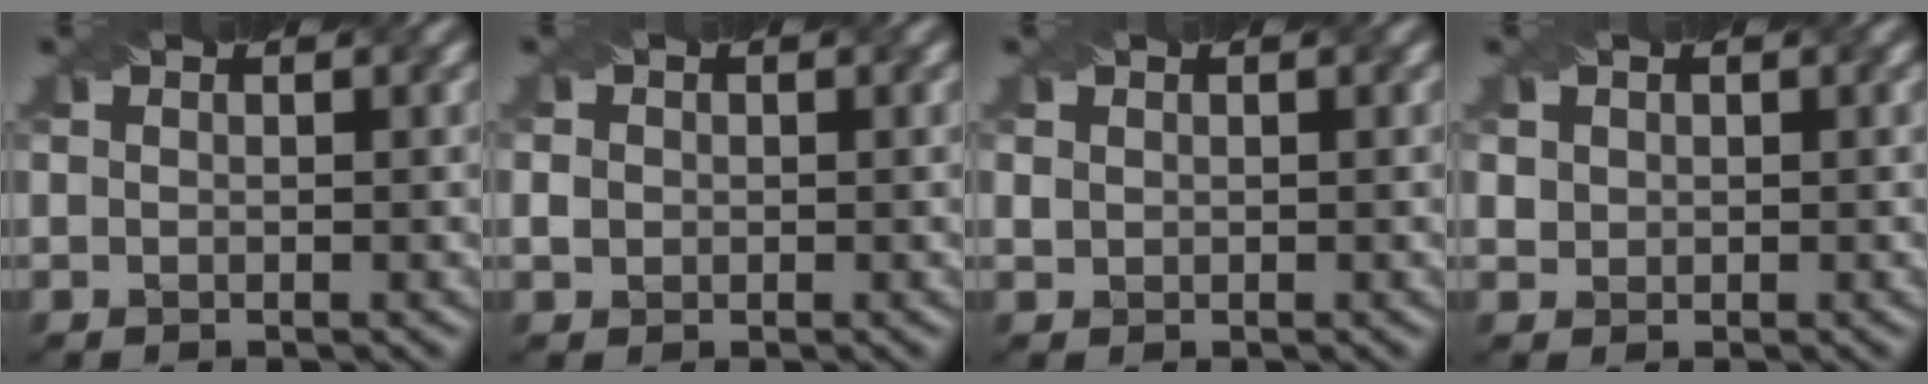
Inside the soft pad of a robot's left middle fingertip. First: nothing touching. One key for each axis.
{"total": 0.7, "fx": -0.3, "fy": 0.7, "fz": 0.1, "tx": -0.006, "ty": 0.004, "tz": 0.005}
{"total": 0.7, "fx": 0.4, "fy": 0.6, "fz": 0.2, "tx": -0.015, "ty": 0.003, "tz": 0.018}
{"total": 1.7, "fx": 0.9, "fy": 1.3, "fz": 0.6, "tx": -0.021, "ty": 0.009, "tz": 0.026}